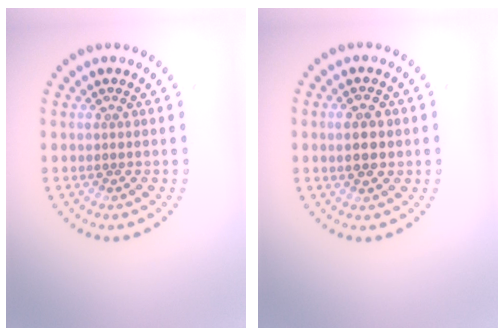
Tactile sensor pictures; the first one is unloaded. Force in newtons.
{"total": 2.8, "press": 2.8, "slide": 0.4}